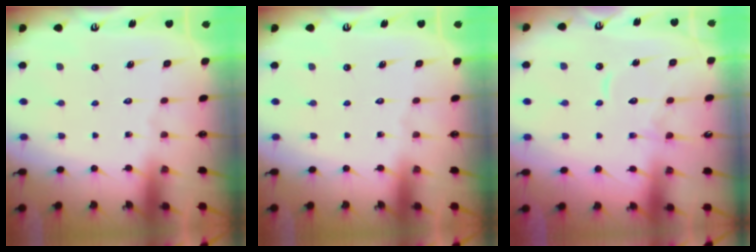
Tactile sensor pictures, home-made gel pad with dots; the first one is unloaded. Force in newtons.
{"total": 0.0}
{"total": 11.2, "press": 11.2, "slide": 0.9}